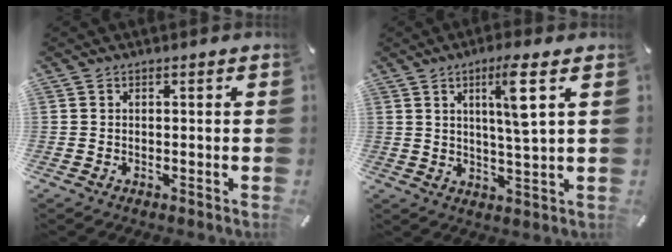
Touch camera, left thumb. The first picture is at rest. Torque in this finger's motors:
{"motor_torque": [0.44, -0.19, 0.47, 0.13, 0.09]}